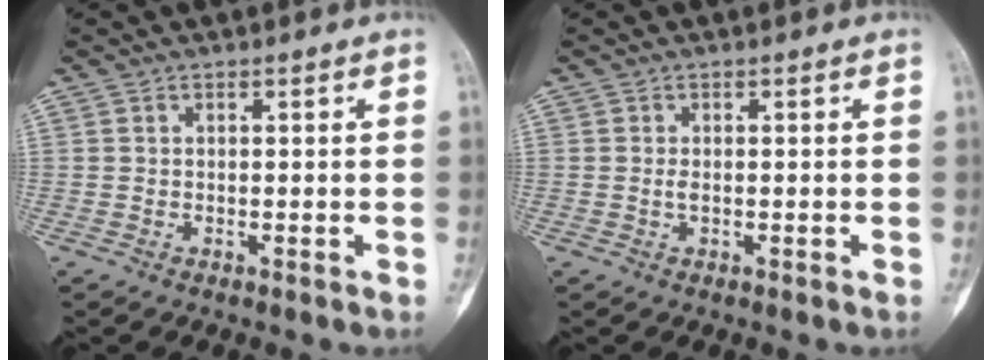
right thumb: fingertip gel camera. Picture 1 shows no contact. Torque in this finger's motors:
{"motor_torque": [0.69, 0.06, 0.31, -0.26, 0.09]}